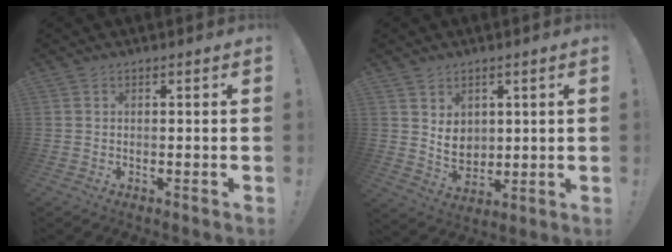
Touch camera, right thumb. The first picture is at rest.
{"total": 7.3, "force": [2.8, 6.1, 2.8], "torque": [-0.028, -0.027, 0.057]}